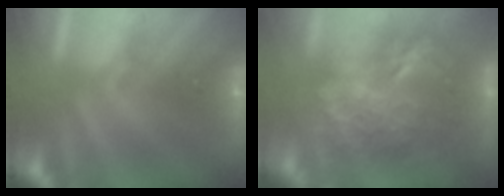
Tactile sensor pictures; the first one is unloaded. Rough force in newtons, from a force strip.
{"total": 7.7}